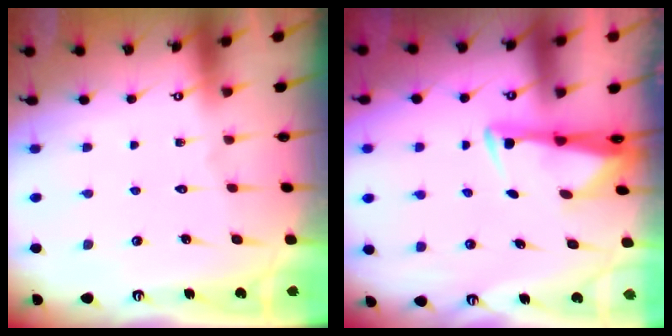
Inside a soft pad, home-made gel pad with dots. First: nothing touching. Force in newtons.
{"total": 3.1, "press": 3.0, "slide": 0.9}